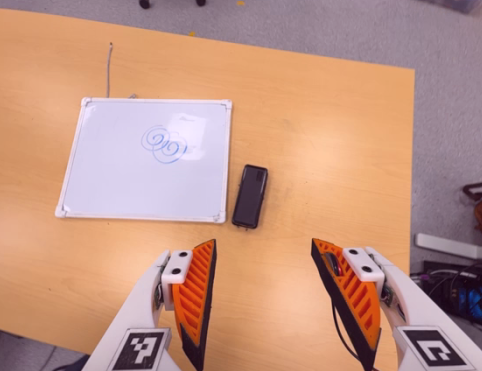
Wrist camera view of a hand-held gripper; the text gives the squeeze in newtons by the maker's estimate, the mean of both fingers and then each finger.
{"total": 0.0}